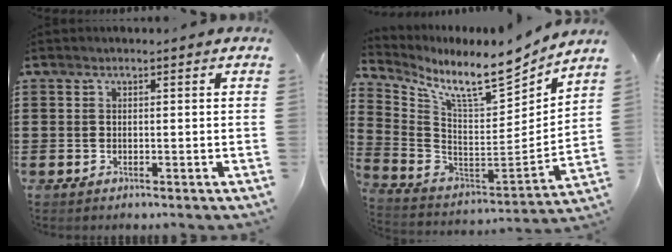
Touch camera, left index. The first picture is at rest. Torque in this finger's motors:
{"motor_torque": [2.14, 0.00, 0.11, 0.11]}